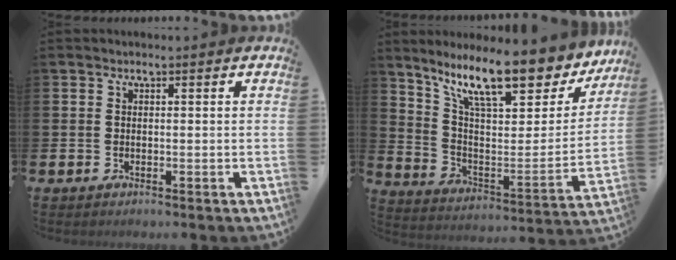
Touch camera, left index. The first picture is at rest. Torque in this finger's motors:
{"motor_torque": [0.81, -1.10, 1.05, 0.21]}